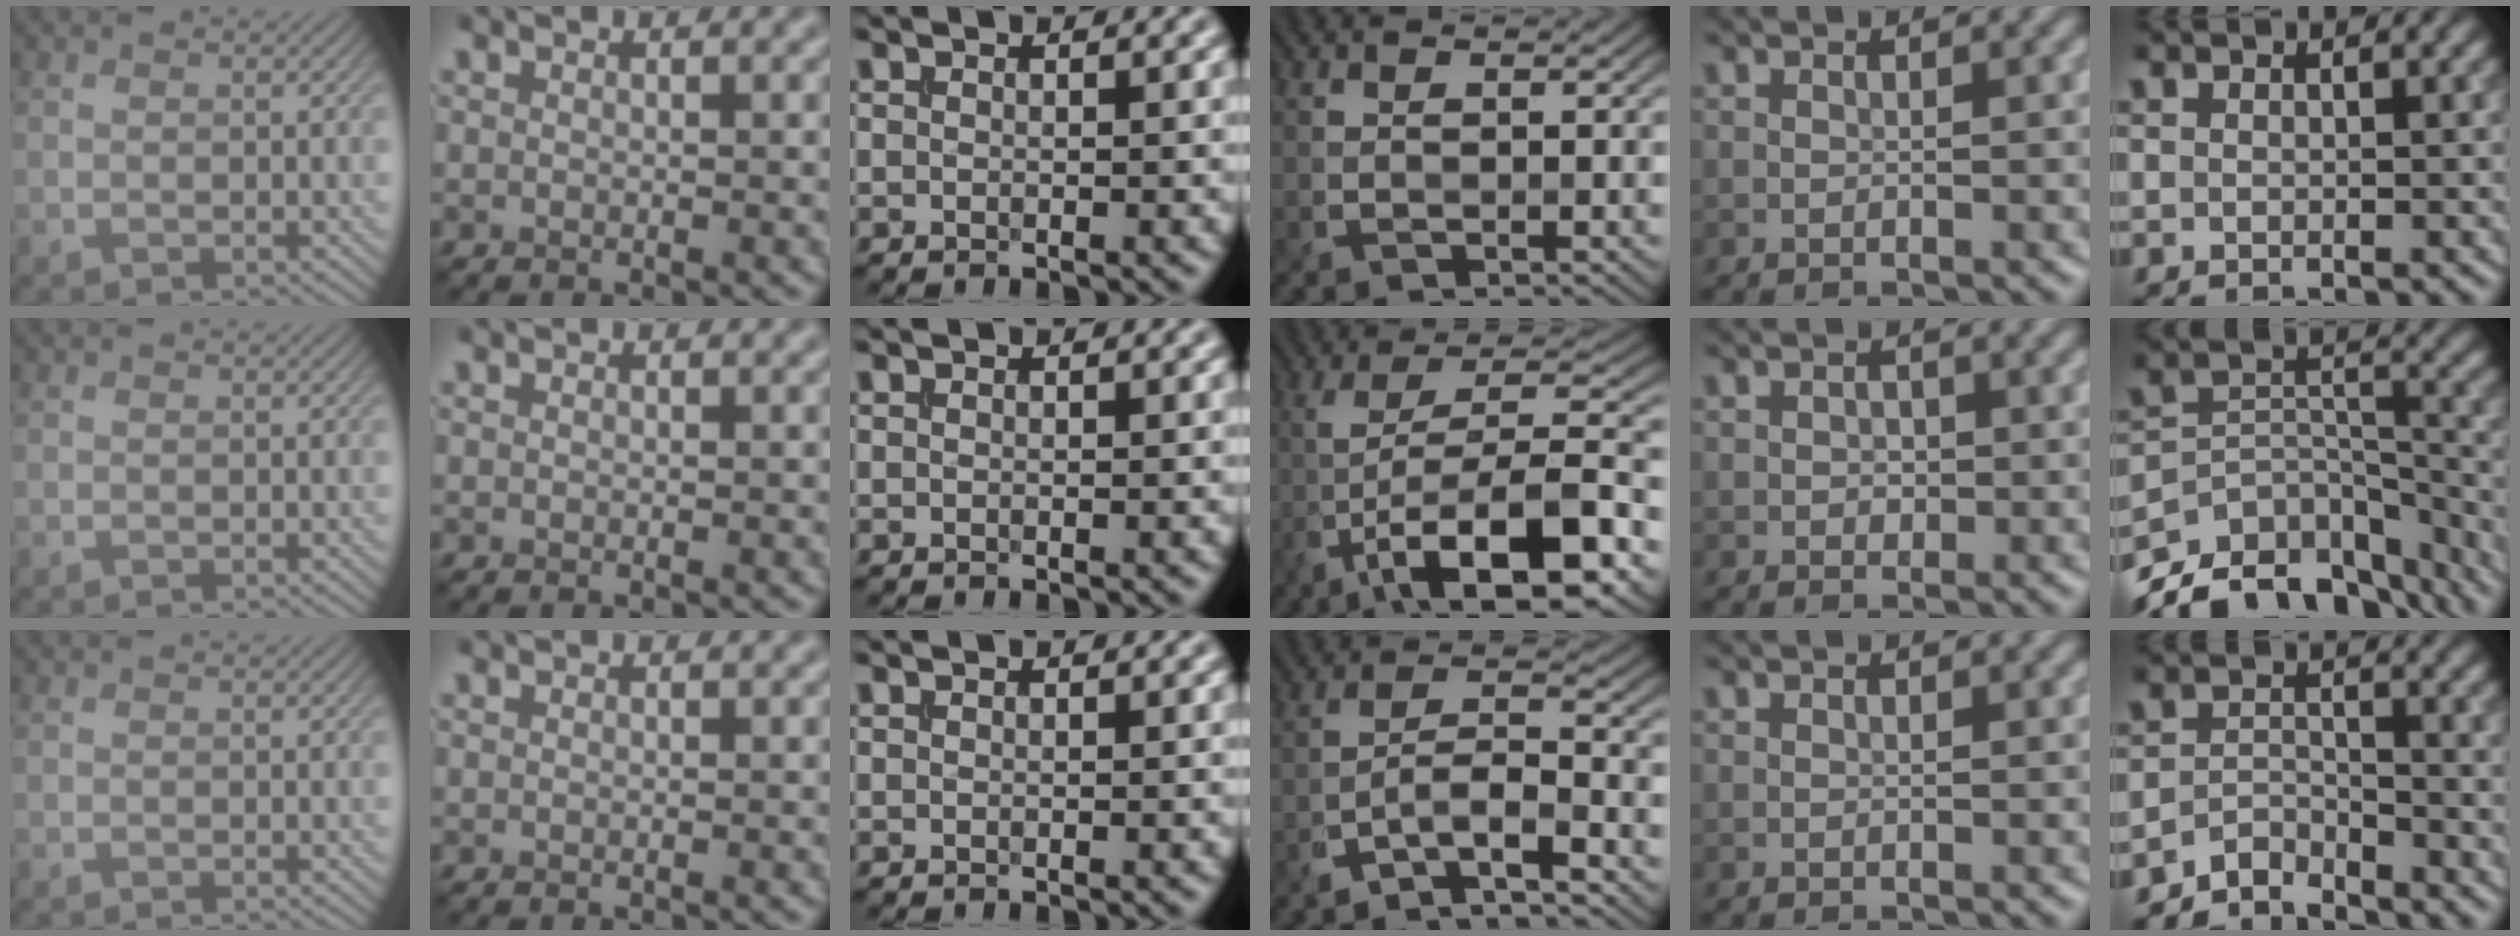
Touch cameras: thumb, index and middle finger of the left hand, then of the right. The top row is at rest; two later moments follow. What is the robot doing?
{"motion": "insert", "object": "file holder"}